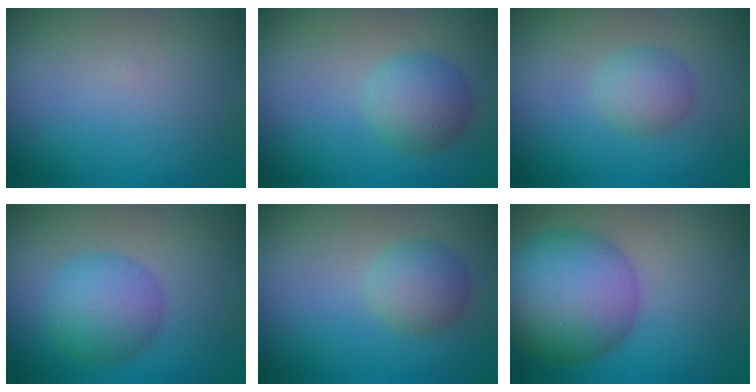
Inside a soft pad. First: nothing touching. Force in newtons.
{"total": 3.1, "press": 3.1, "slide": 0.1}
{"total": 2.3, "press": 2.3, "slide": 0.1}
{"total": 4.7, "press": 4.7, "slide": 0.1}
{"total": 2.6, "press": 2.6, "slide": 0.1}
{"total": 9.5, "press": 9.5, "slide": 0.2}